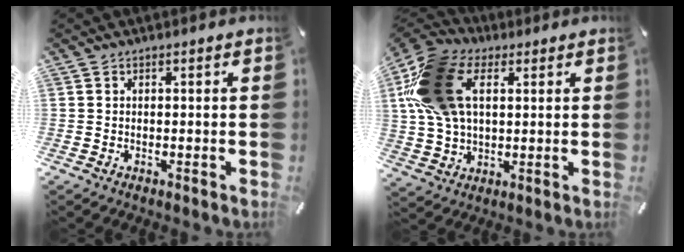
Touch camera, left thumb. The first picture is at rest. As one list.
[{"total": 20.5, "force": [5.4, 13.6, 14.4], "torque": [-0.323, 0.015, 0.098]}]